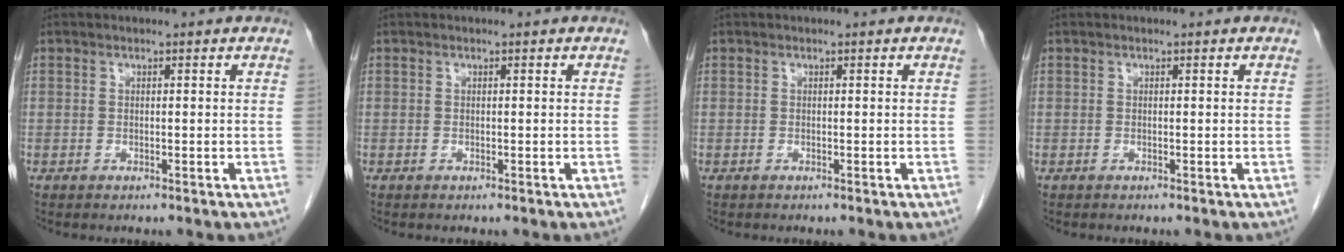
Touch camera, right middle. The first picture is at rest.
{"total": 0.0}
{"total": 0.0}
{"total": 0.0}